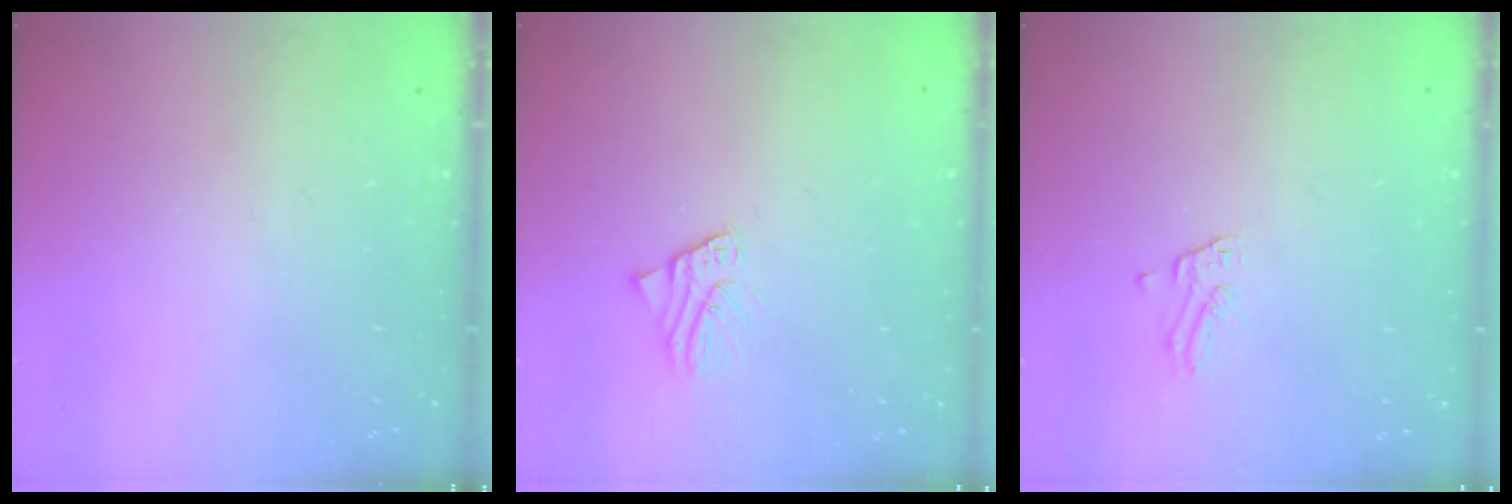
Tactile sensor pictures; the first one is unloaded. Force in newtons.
{"total": 2.6, "press": 2.6, "slide": 0.1}
{"total": 1.8, "press": 1.8, "slide": 0.1}